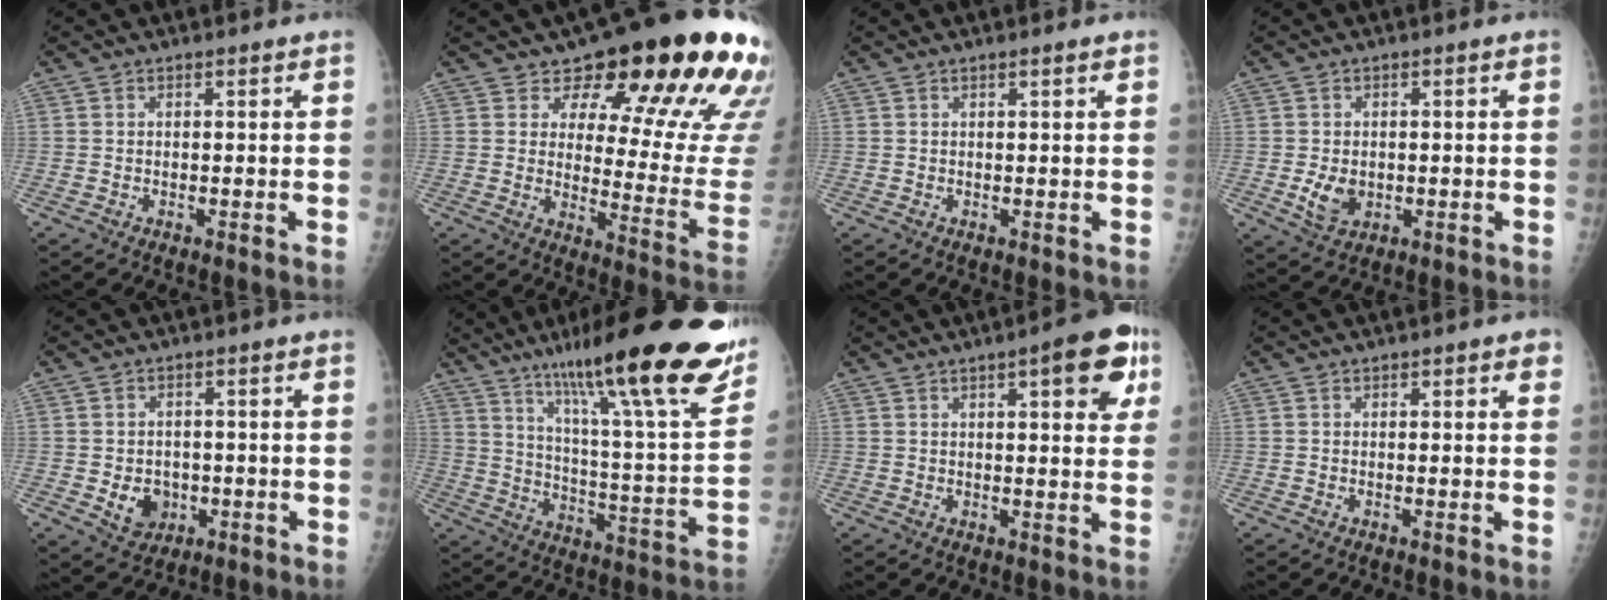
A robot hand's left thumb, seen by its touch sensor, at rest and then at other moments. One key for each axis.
{"total": 21.1, "fx": 13.9, "fy": 8.0, "fz": 13.8, "tx": -0.131, "ty": -0.095, "tz": 0.175}
{"total": 0.9, "fx": 0.6, "fy": 0.0, "fz": 0.7, "tx": -0.010, "ty": -0.001, "tz": 0.008}
{"total": 4.7, "fx": -0.7, "fy": 3.5, "fz": 3.1, "tx": -0.043, "ty": -0.003, "tz": -0.004}
{"total": 5.6, "fx": -1.2, "fy": 4.7, "fz": 2.9, "tx": -0.021, "ty": 0.004, "tz": -0.007}
{"total": 31.1, "fx": 19.9, "fy": 4.8, "fz": 23.4, "tx": -0.321, "ty": -0.057, "tz": 0.299}
{"total": 10.4, "fx": 4.6, "fy": 3.1, "fz": 8.8, "tx": -0.084, "ty": -0.009, "tz": 0.052}
{"total": 2.8, "fx": 1.4, "fy": 1.0, "fz": 2.2, "tx": -0.017, "ty": -0.001, "tz": 0.013}